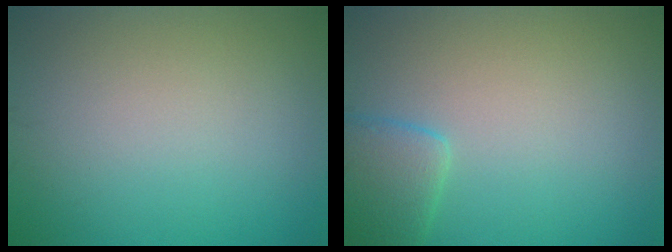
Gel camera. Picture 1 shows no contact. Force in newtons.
{"total": 2.8, "press": 2.8, "slide": 0.2}